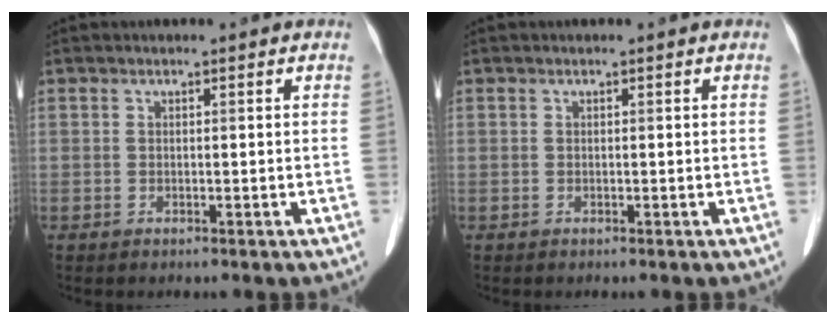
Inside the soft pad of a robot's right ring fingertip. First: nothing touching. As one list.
[{"total": 0.0}]